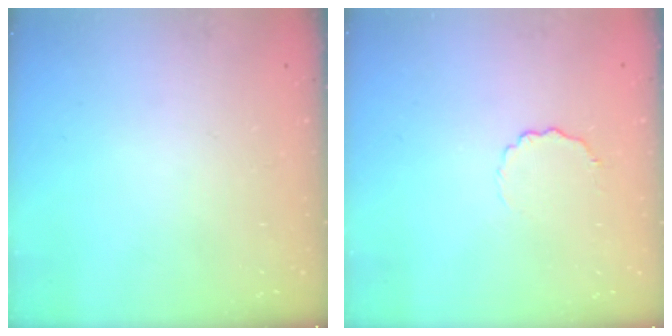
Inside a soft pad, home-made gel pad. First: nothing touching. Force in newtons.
{"total": 3.8, "press": 3.7, "slide": 1.1}